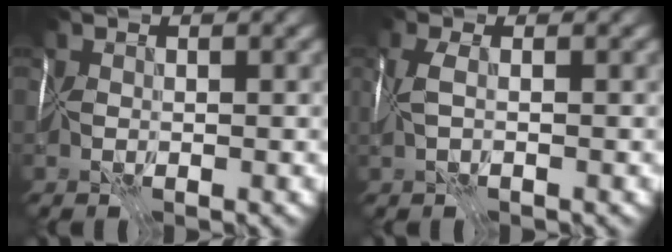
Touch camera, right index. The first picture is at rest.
{"total": 1.4, "force": [0.3, -0.4, 1.3], "torque": [-0.032, 0.002, 0.007]}